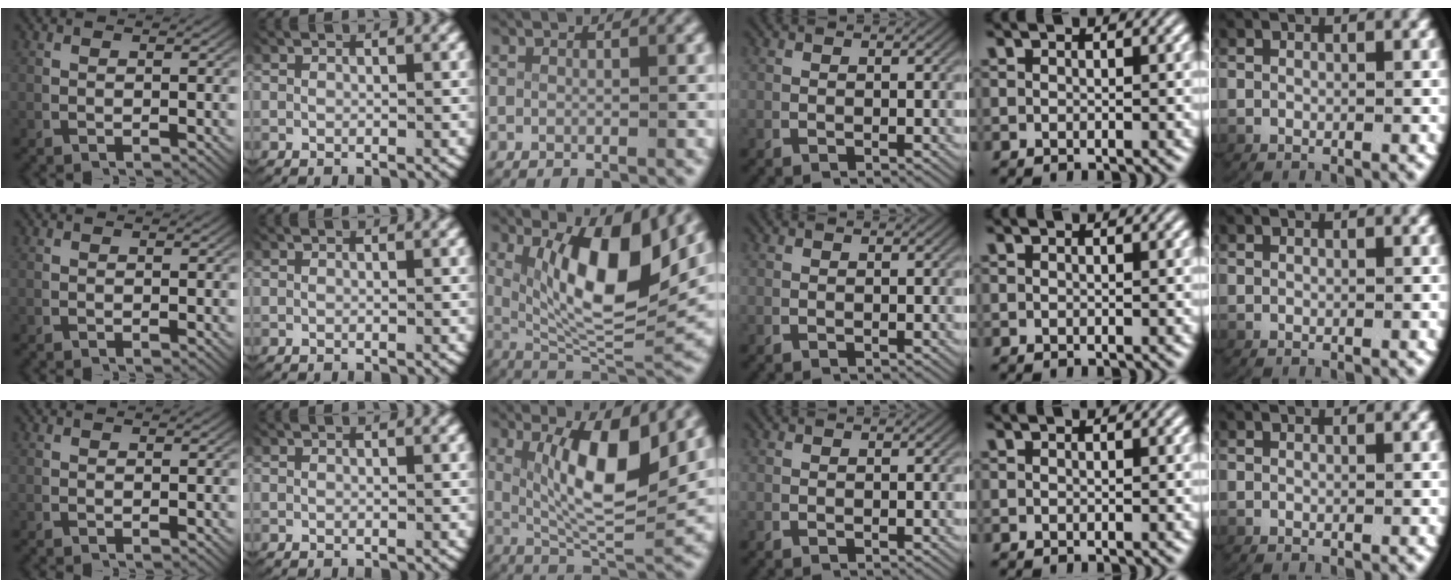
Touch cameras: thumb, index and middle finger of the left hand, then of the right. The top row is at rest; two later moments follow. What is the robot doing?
{"motion": "lift_and_place", "object": "plastic wrap"}